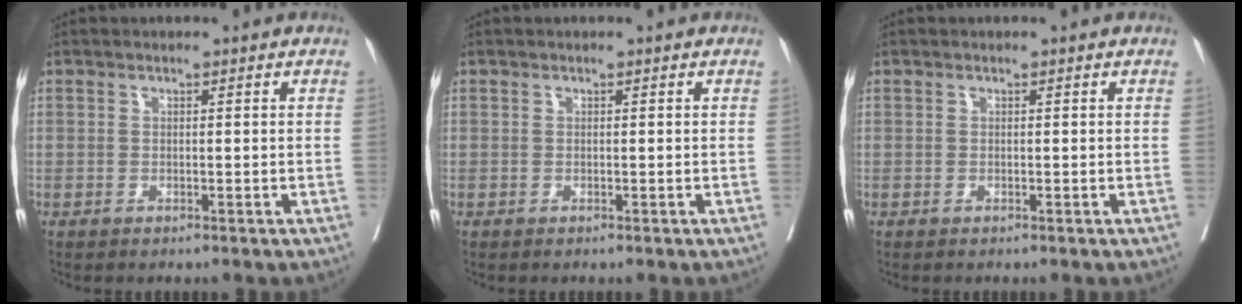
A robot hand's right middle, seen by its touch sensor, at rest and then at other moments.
{"total": 0.0}
{"total": 0.0}